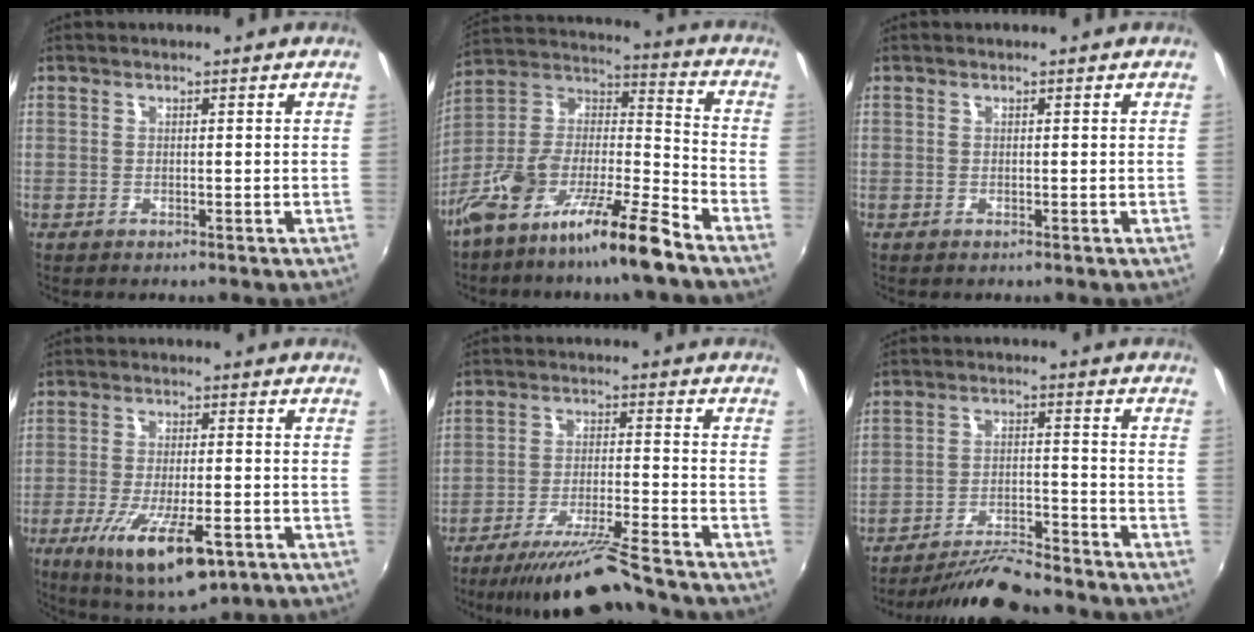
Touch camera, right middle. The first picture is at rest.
{"total": 17.3, "force": [-12.0, 2.4, 12.2], "torque": [-0.219, 0.004, -0.224]}
{"total": 0.0}
{"total": 14.5, "force": [-6.9, 4.4, 12.0], "torque": [-0.231, -0.045, -0.107]}
{"total": 12.3, "force": [-11.0, -0.7, 5.5], "torque": [-0.116, -0.017, -0.186]}
{"total": 11.4, "force": [-10.5, 1.3, 4.1], "torque": [-0.094, -0.008, -0.172]}